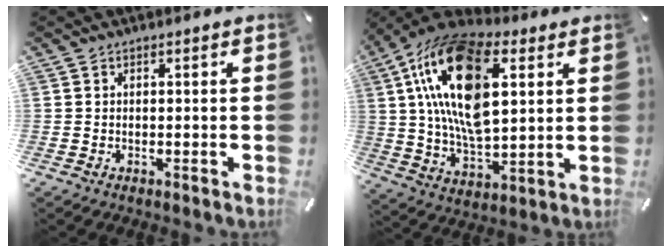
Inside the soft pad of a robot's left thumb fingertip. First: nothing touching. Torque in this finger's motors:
{"motor_torque": [1.54, 2.09, 2.33, -0.44, 0.43]}